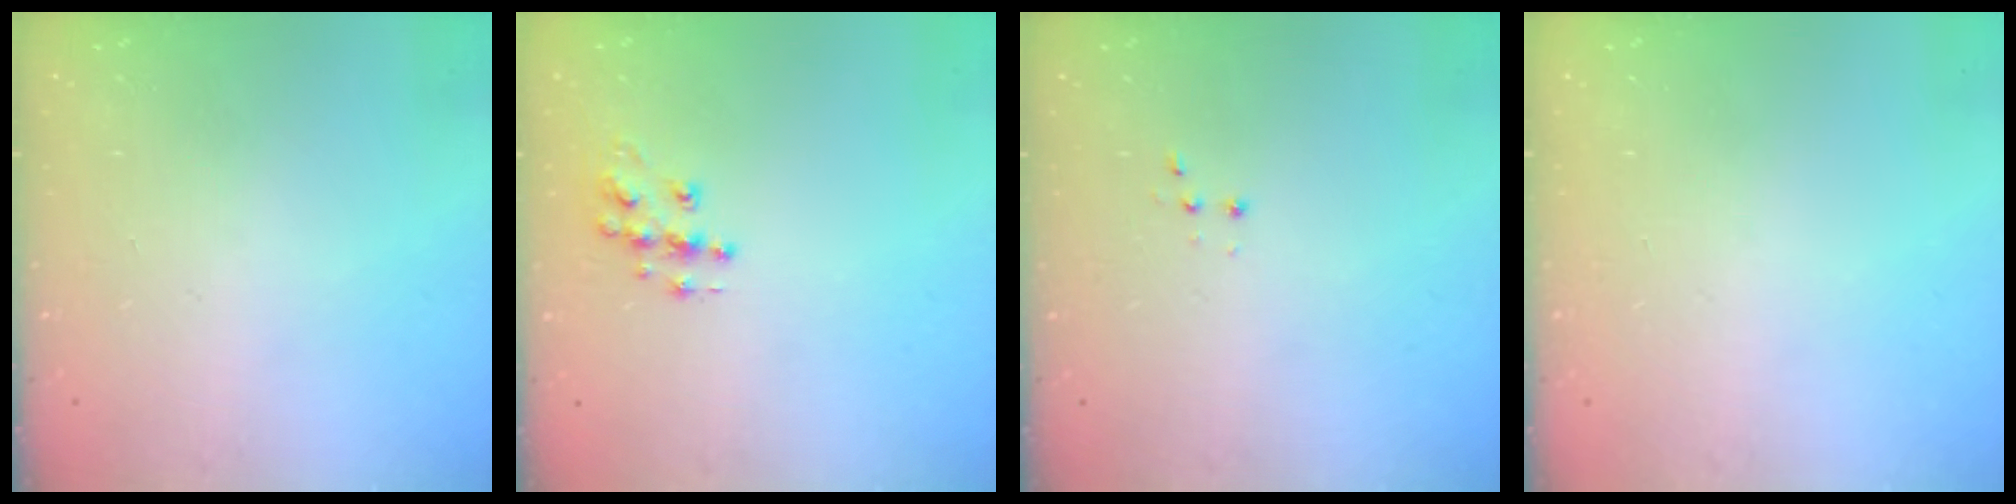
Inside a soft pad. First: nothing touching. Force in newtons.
{"total": 8.7, "press": 8.7, "slide": 0.5}
{"total": 2.8, "press": 2.7, "slide": 0.7}
{"total": 0.0}